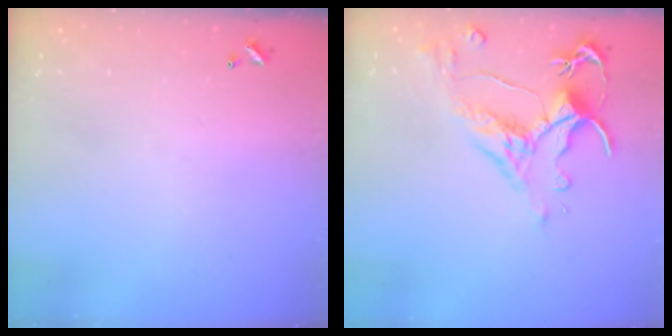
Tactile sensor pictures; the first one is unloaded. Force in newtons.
{"total": 3.3, "press": 3.0, "slide": 1.4}